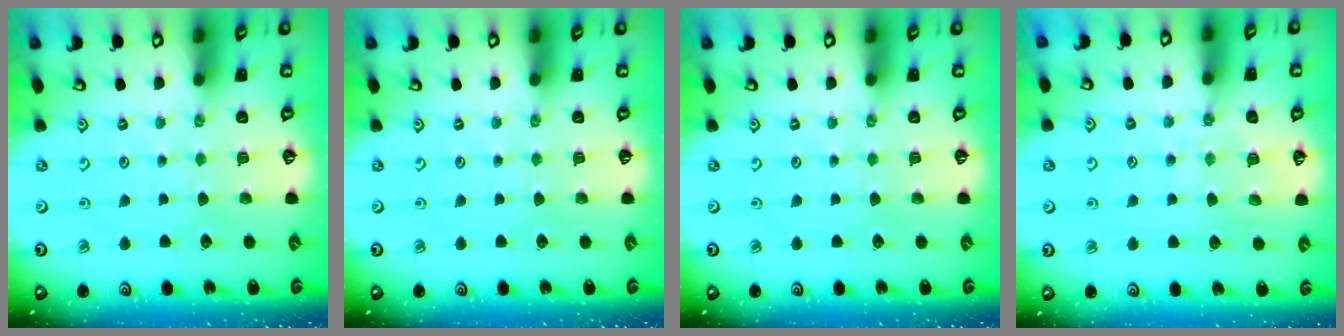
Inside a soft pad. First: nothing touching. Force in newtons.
{"total": 0.0}
{"total": 0.0}
{"total": 6.8, "press": 6.8, "slide": 0.7}